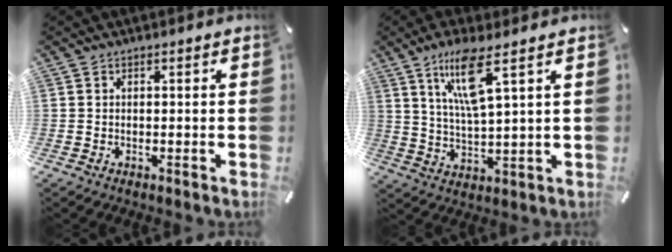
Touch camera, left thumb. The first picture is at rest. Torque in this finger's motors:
{"motor_torque": [1.72, 1.64, 1.27, -1.27, 0.49]}